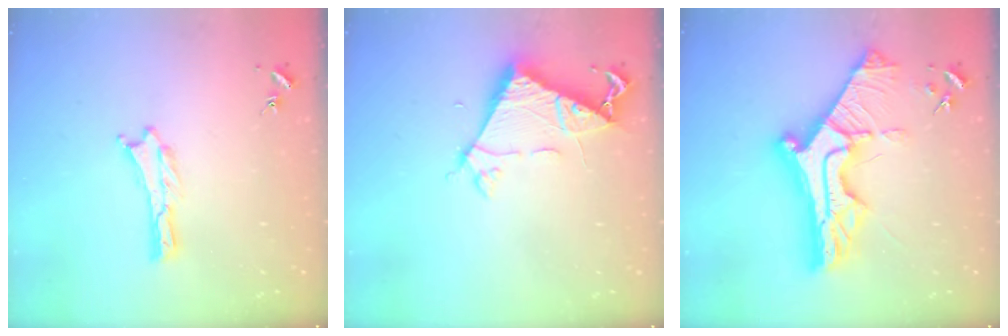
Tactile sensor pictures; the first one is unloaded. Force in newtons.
{"total": 7.0, "press": 6.9, "slide": 0.6}
{"total": 13.9, "press": 13.9, "slide": 1.2}